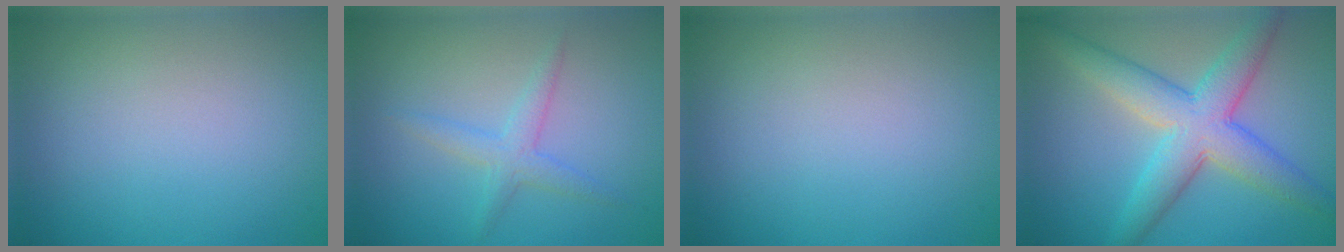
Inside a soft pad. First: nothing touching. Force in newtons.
{"total": 2.1, "press": 2.1, "slide": 0.1}
{"total": 0.0}
{"total": 6.8, "press": 6.8, "slide": 0.2}